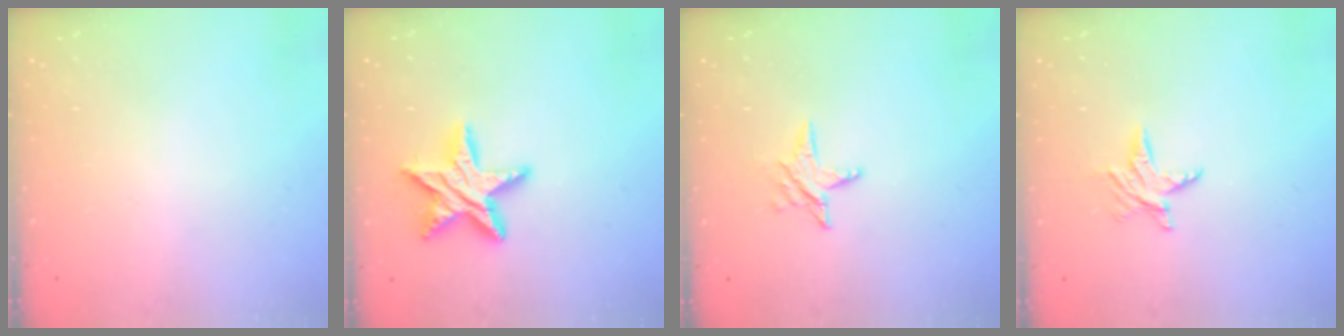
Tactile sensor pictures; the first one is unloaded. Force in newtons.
{"total": 13.1, "press": 13.1, "slide": 1.0}
{"total": 5.1, "press": 5.1, "slide": 0.6}
{"total": 6.1, "press": 6.1, "slide": 0.6}